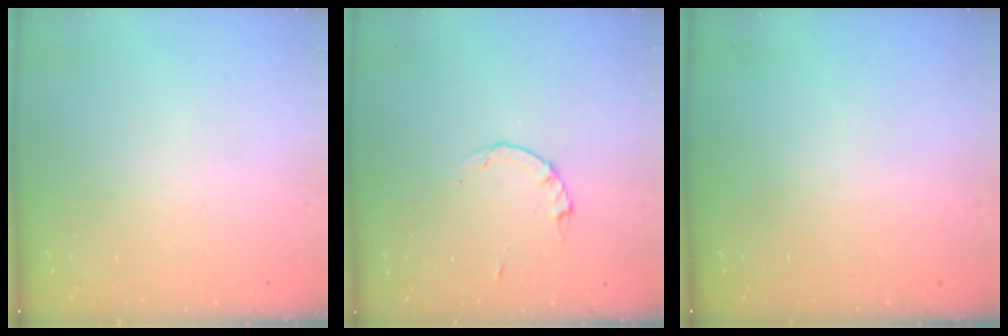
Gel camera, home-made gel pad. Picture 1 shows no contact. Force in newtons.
{"total": 2.2, "press": 2.1, "slide": 0.3}
{"total": 0.0}